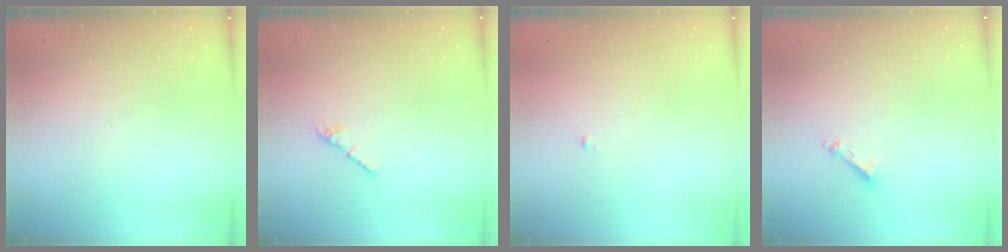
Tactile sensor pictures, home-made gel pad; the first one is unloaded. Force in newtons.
{"total": 2.4, "press": 2.3, "slide": 0.8}
{"total": 0.0}
{"total": 3.7, "press": 3.7, "slide": 0.3}